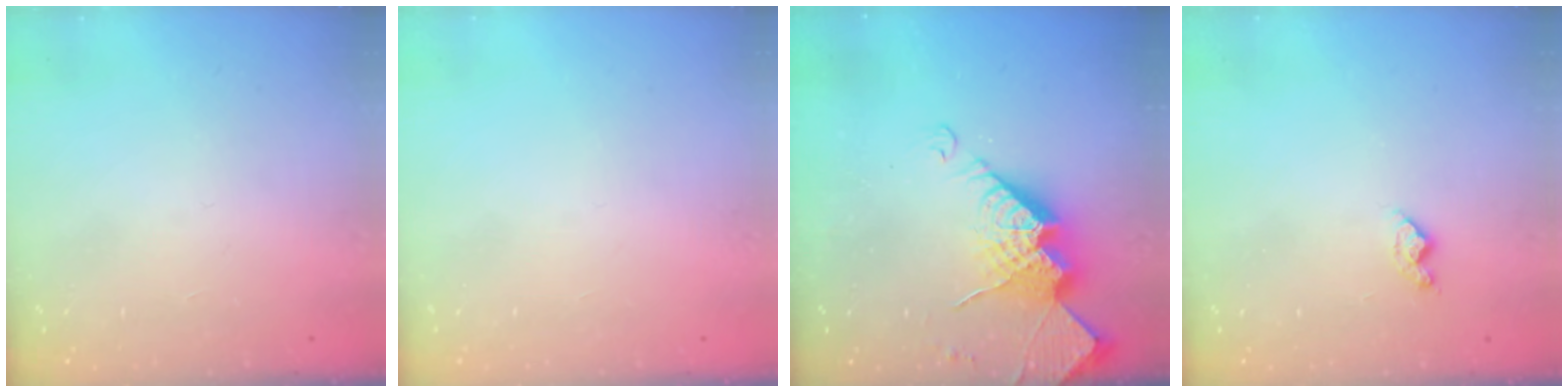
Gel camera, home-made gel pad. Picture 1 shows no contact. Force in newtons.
{"total": 0.0}
{"total": 16.0, "press": 16.0, "slide": 1.5}
{"total": 5.9, "press": 5.9, "slide": 0.5}